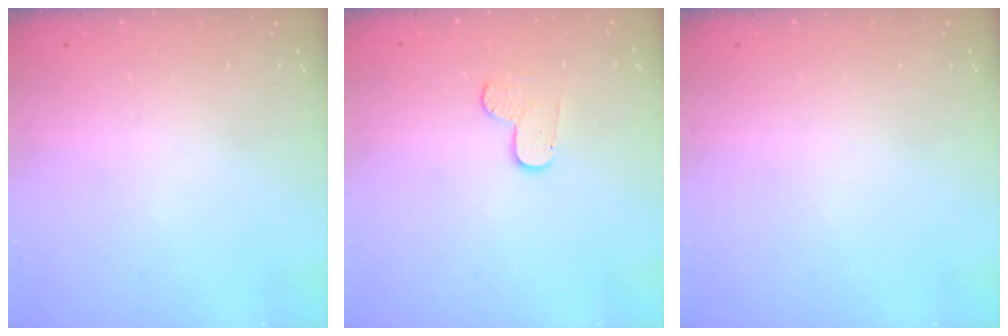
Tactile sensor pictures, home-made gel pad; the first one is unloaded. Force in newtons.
{"total": 4.0, "press": 4.0, "slide": 0.2}
{"total": 0.0}